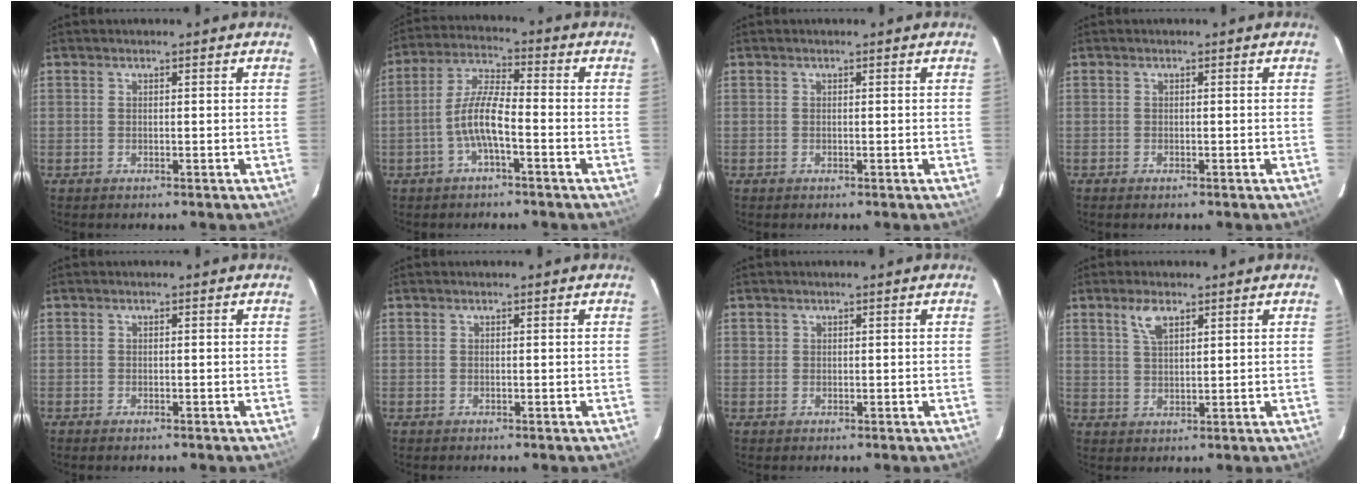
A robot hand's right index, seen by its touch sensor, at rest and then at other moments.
{"total": 7.2, "force": [-2.9, 1.5, 6.5], "torque": [-0.139, 0.011, -0.054]}
{"total": 0.0}
{"total": 0.6, "force": [-0.5, 0.3, 0.2], "torque": [-0.006, -0.002, -0.010]}
{"total": 0.9, "force": [-0.7, 0.4, 0.4], "torque": [-0.008, -0.003, -0.013]}
{"total": 0.0}
{"total": 0.6, "force": [0.2, 0.6, 0.0], "torque": [0.002, 0.003, 0.002]}
{"total": 4.0, "force": [2.4, 1.7, 2.7], "torque": [-0.051, 0.005, 0.048]}